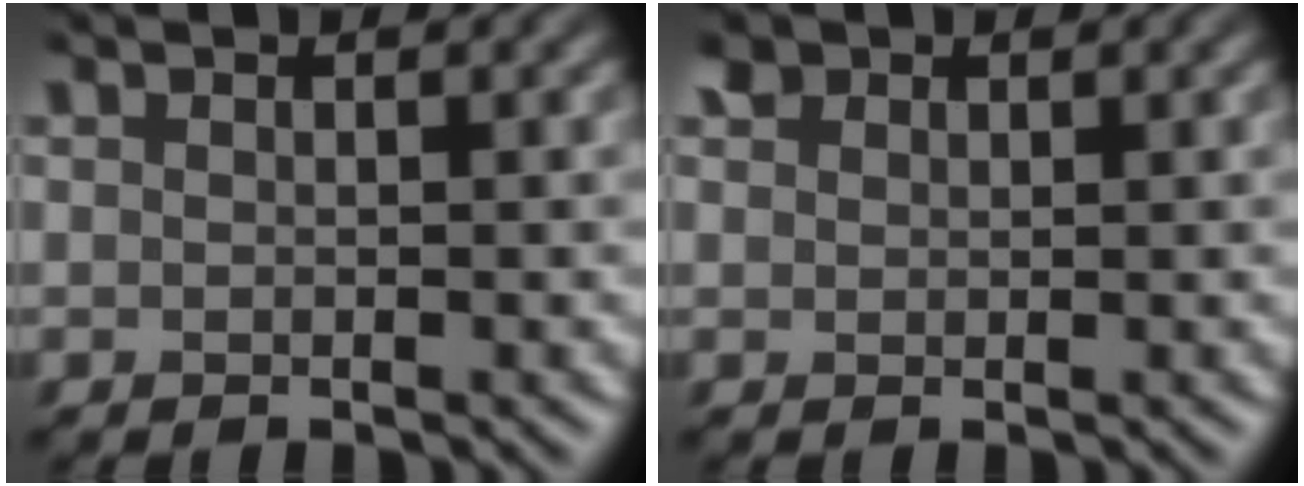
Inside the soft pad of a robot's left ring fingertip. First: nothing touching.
{"total": 1.0, "force": [0.6, 0.8, 0.2], "torque": [-0.006, 0.003, 0.008]}